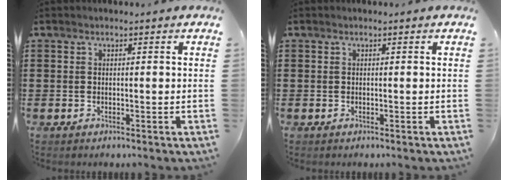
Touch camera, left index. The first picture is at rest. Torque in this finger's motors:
{"motor_torque": [0.00, 0.00, 0.00, -0.01]}